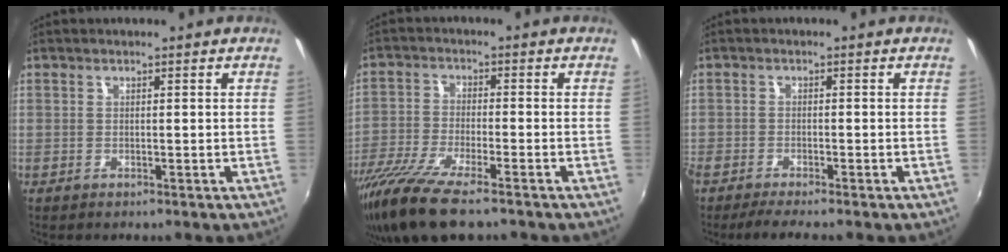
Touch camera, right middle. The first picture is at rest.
{"total": 13.2, "force": [-9.7, 2.6, 8.6], "torque": [-0.193, -0.050, -0.185]}
{"total": 4.1, "force": [-3.6, 0.1, 1.9], "torque": [-0.056, -0.018, -0.066]}